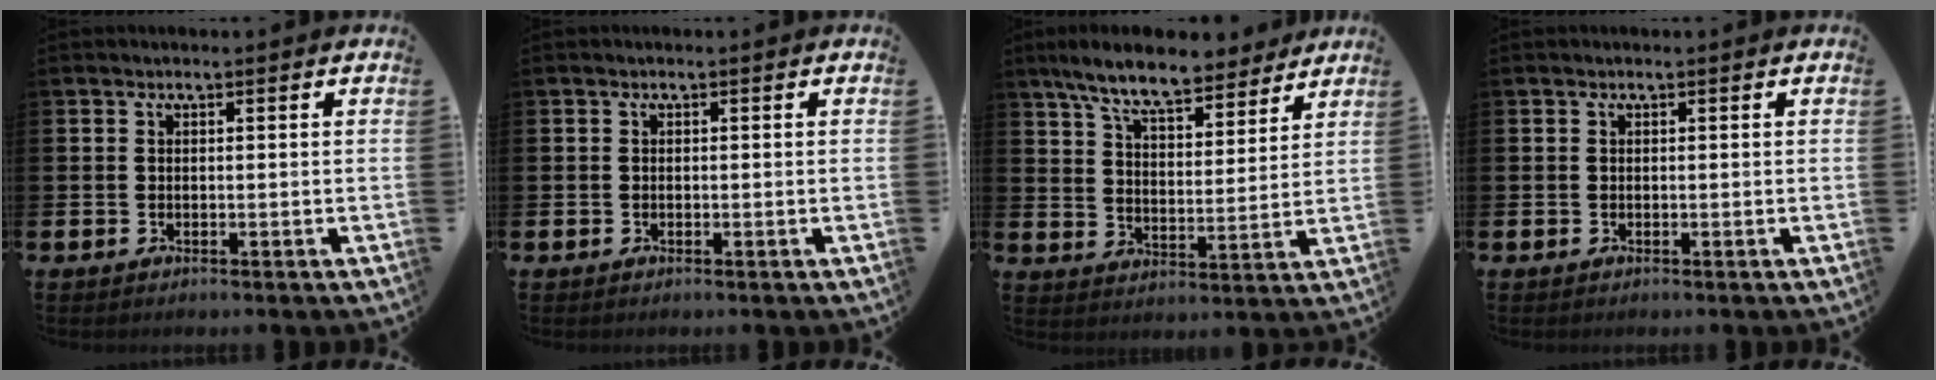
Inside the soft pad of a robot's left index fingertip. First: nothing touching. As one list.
[{"total": 0.0}, {"total": 9.2, "force": [8.3, 1.7, 3.6], "torque": [-0.096, -0.037, 0.149]}, {"total": 0.0}]